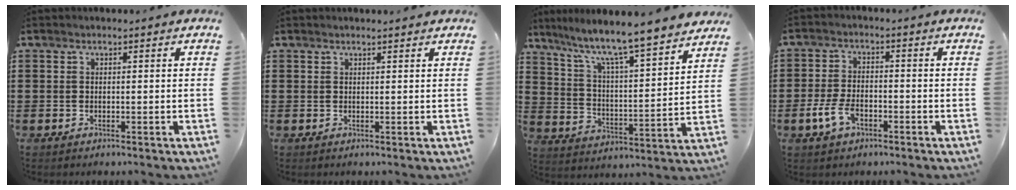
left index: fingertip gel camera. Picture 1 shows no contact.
{"total": 0.8, "force": [0.7, 0.0, 0.4], "torque": [-0.008, -0.001, 0.014]}
{"total": 7.8, "force": [7.0, -0.2, 3.5], "torque": [-0.098, -0.056, 0.113]}
{"total": 5.3, "force": [-2.5, 2.8, 3.7], "torque": [-0.088, 0.001, -0.051]}